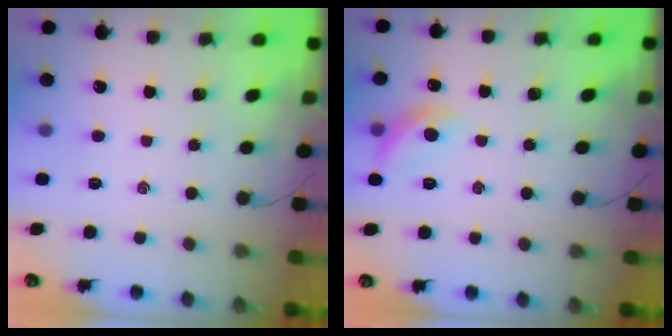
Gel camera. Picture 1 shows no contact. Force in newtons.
{"total": 8.8, "press": 8.7, "slide": 1.3}